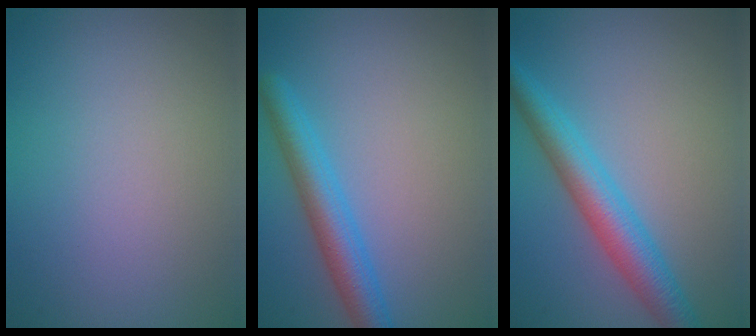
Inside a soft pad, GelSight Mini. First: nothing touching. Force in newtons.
{"total": 3.9, "press": 3.9, "slide": 0.2}
{"total": 4.9, "press": 4.9, "slide": 0.1}